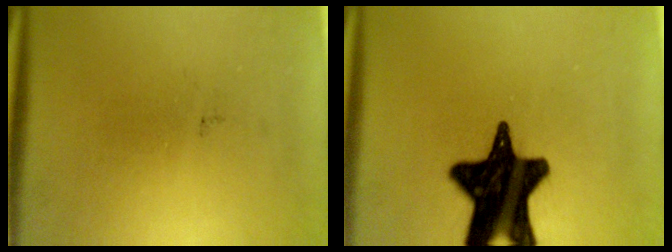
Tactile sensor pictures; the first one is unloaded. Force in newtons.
{"total": 18.9}